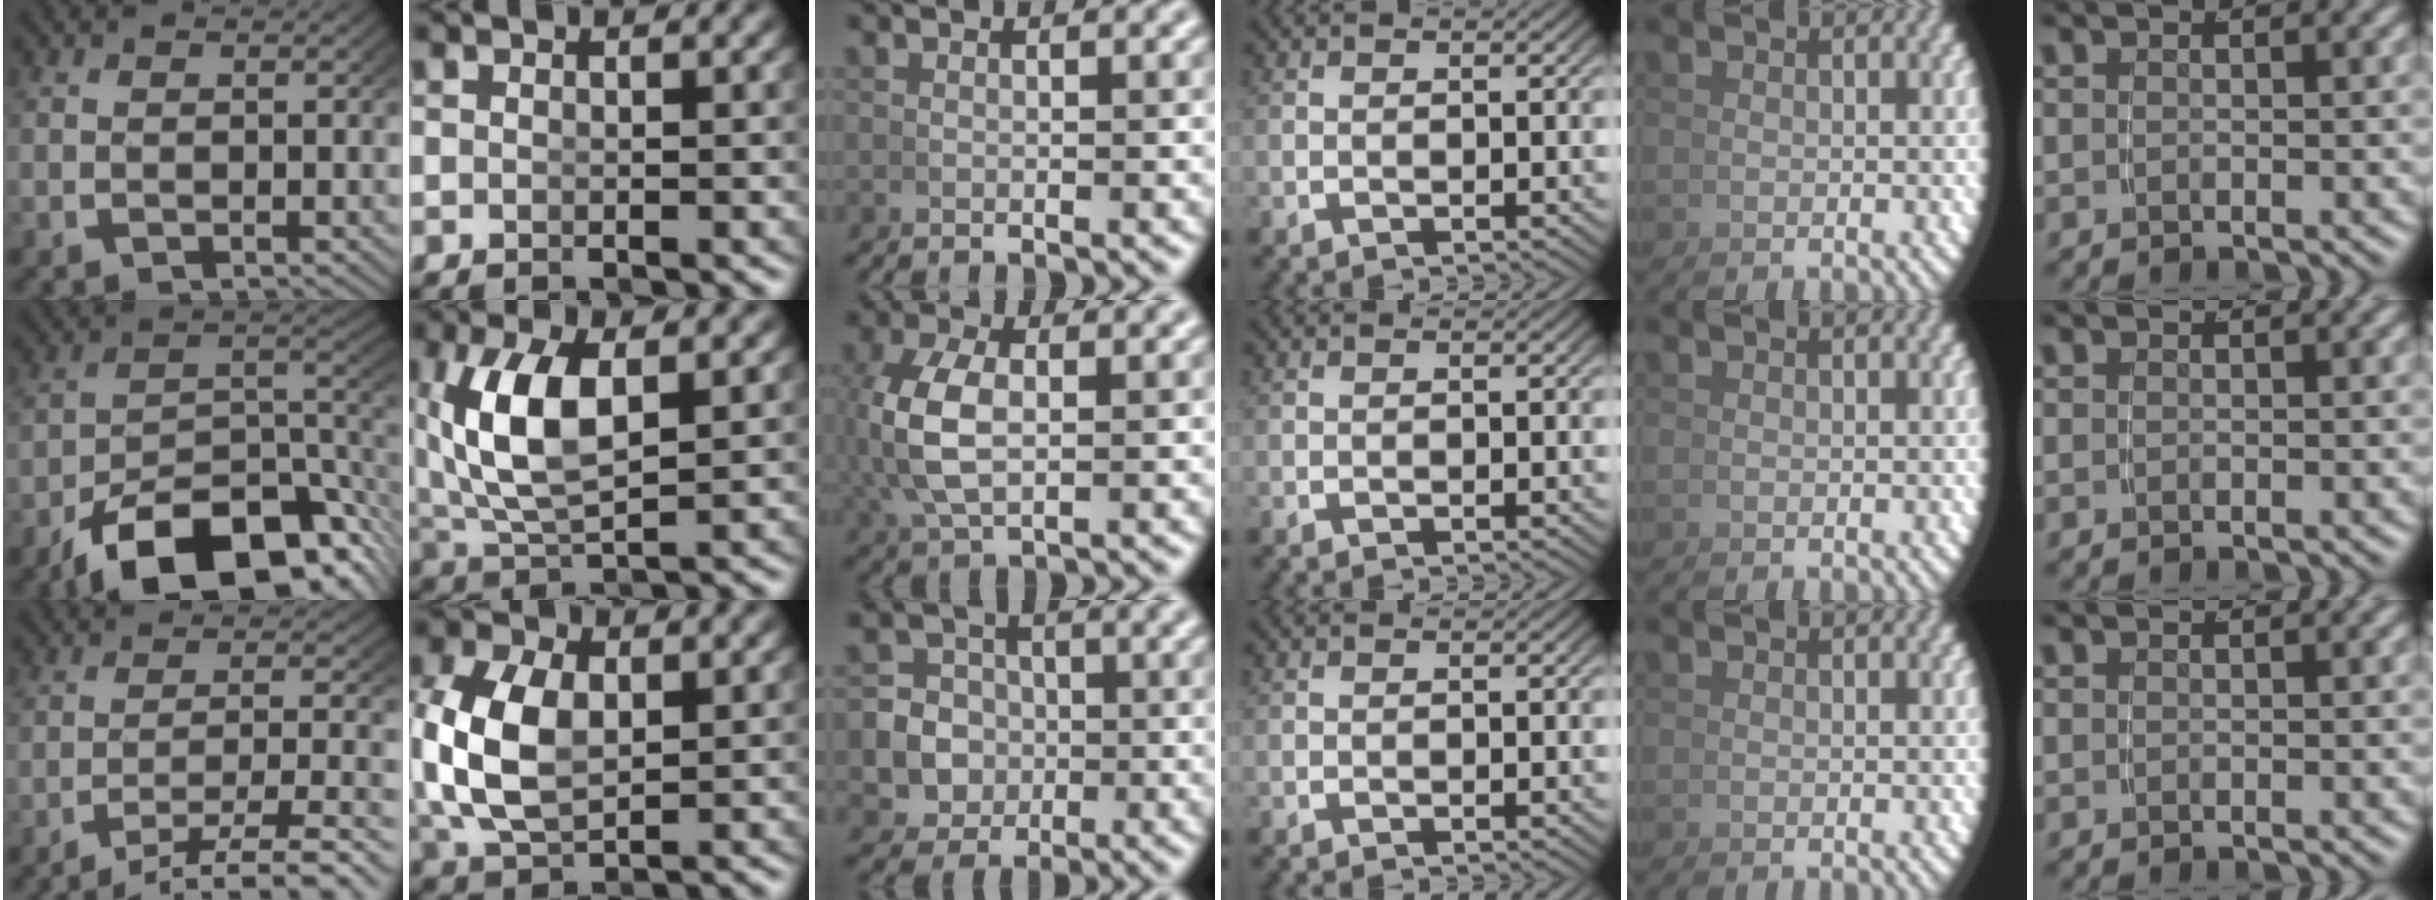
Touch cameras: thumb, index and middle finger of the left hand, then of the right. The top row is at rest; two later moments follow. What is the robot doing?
{"motion": "lift_and_place", "object": "bowl"}